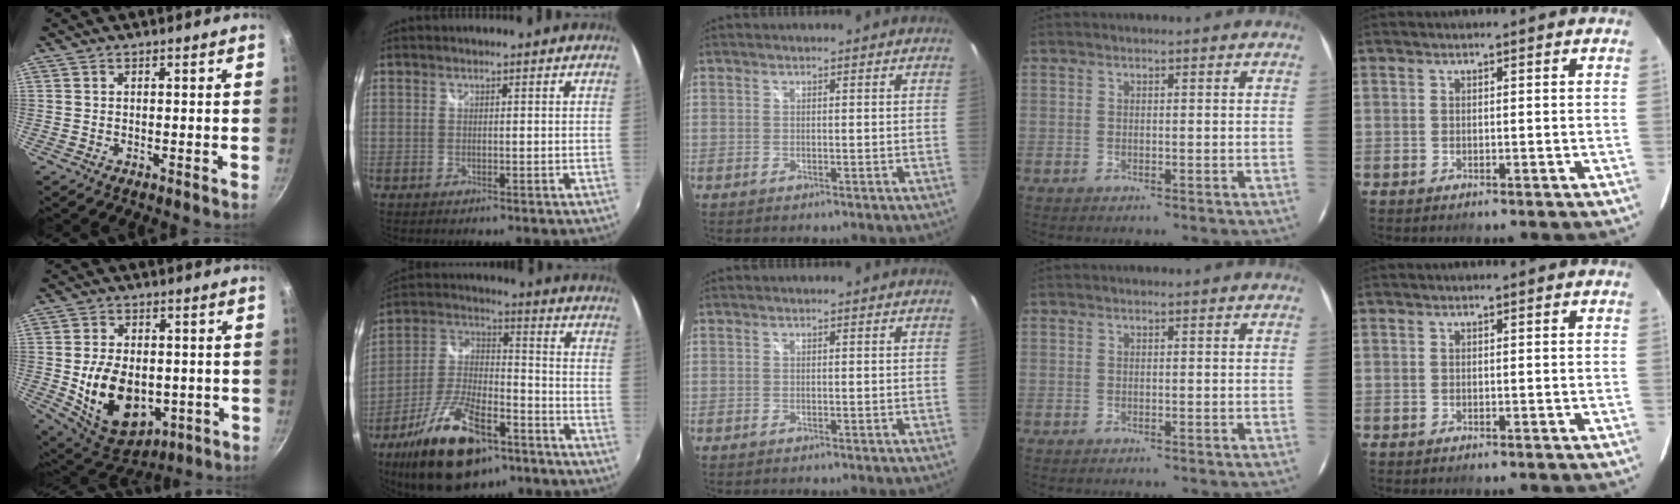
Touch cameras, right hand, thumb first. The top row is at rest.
{"thumb": {"total": 16.1, "force": [-2.1, 10.9, 11.7], "torque": [-0.168, -0.007, -0.011]}, "index": {"total": 20.4, "force": [-12.2, 8.9, 13.6], "torque": [-0.268, -0.009, -0.205]}}